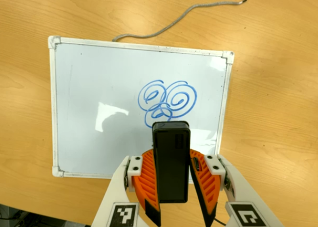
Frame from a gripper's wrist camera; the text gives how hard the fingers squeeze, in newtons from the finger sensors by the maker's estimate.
{"total": 6.7, "left": 6.2, "right": 7.2}